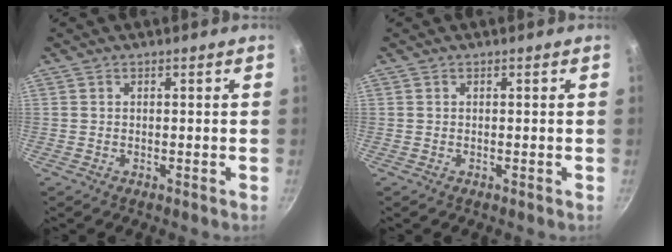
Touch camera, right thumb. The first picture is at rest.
{"total": 0.0}